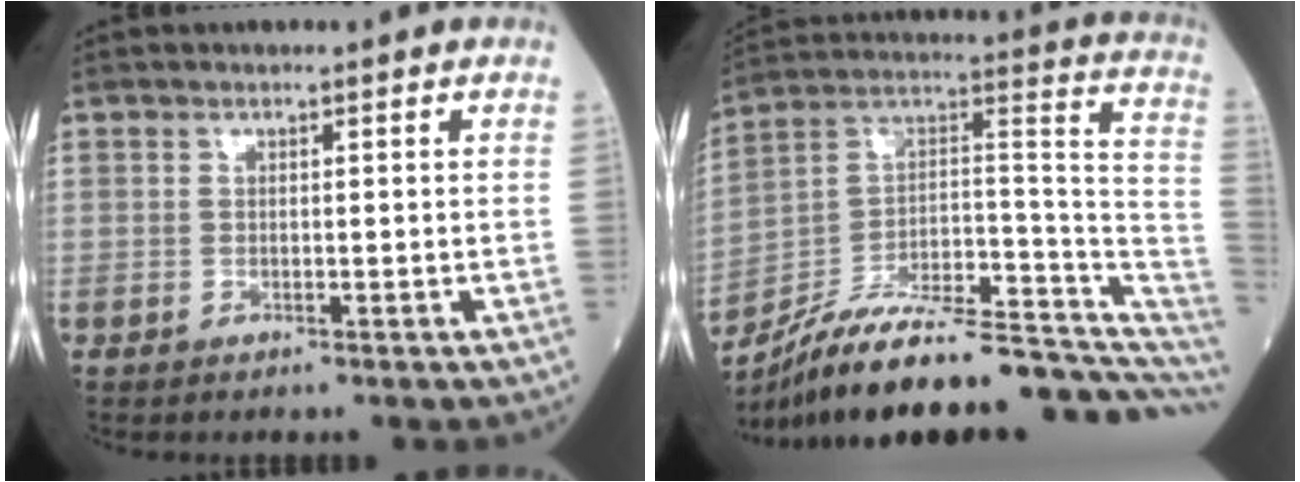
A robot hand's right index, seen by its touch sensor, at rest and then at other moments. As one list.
[{"total": 26.2, "force": [-19.8, 6.6, 15.9], "torque": [-0.191, 0.038, -0.302]}]